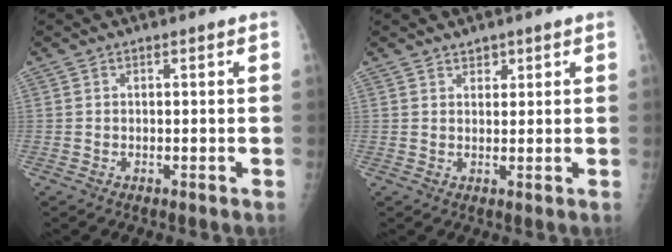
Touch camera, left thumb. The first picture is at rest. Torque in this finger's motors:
{"motor_torque": [-0.24, 0.16, -0.22, -0.09, -0.03]}